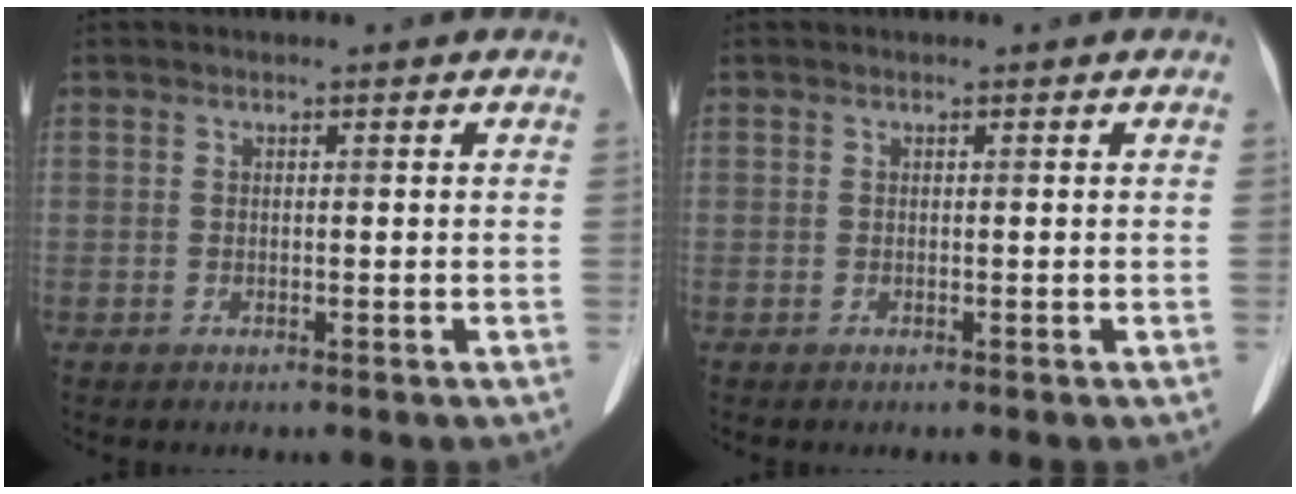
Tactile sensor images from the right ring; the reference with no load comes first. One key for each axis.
{"total": 0.0}